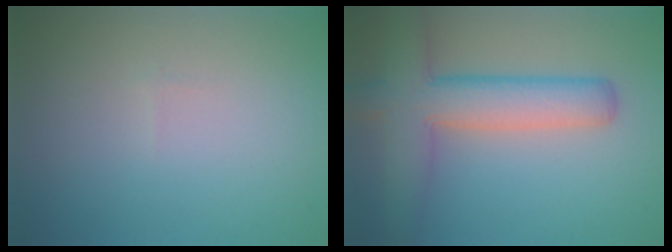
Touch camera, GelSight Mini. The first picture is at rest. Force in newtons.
{"total": 6.5, "press": 6.5, "slide": 0.3}